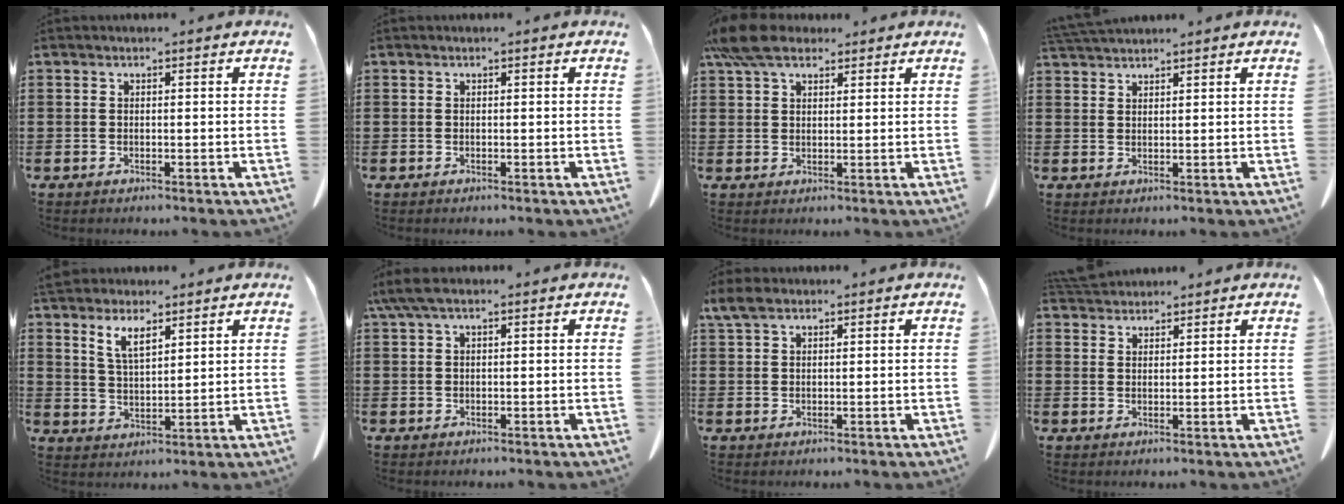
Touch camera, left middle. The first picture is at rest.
{"total": 0.0}
{"total": 6.9, "force": [5.4, 2.6, 3.4], "torque": [-0.083, -0.004, 0.103]}
{"total": 2.4, "force": [2.4, 0.2, 0.5], "torque": [-0.017, -0.002, 0.047]}
{"total": 5.6, "force": [4.1, 1.9, 3.3], "torque": [-0.077, -0.006, 0.074]}
{"total": 3.4, "force": [1.8, 0.9, 2.7], "torque": [-0.065, 0.001, 0.032]}
{"total": 3.4, "force": [2.3, 1.4, 2.1], "torque": [-0.049, 0.006, 0.043]}
{"total": 3.1, "force": [3.1, 0.4, 0.2], "torque": [-0.014, -0.005, 0.060]}